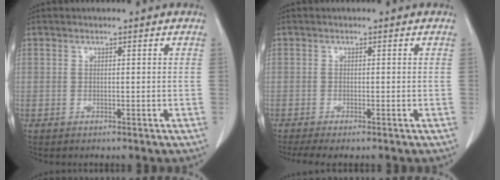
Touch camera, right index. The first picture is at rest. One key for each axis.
{"total": 3.3, "fx": -2.6, "fy": 0.5, "fz": 2.0, "tx": -0.036, "ty": -0.010, "tz": -0.043}